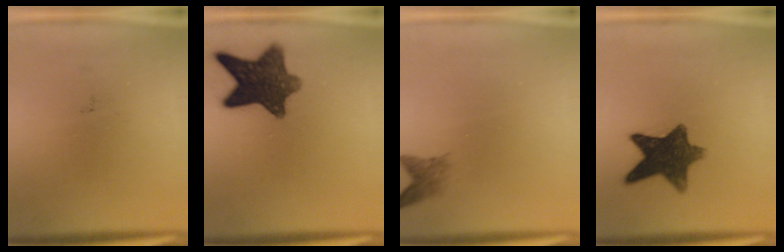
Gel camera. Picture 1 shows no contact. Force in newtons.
{"total": 11.3}
{"total": 2.0}
{"total": 10.9}